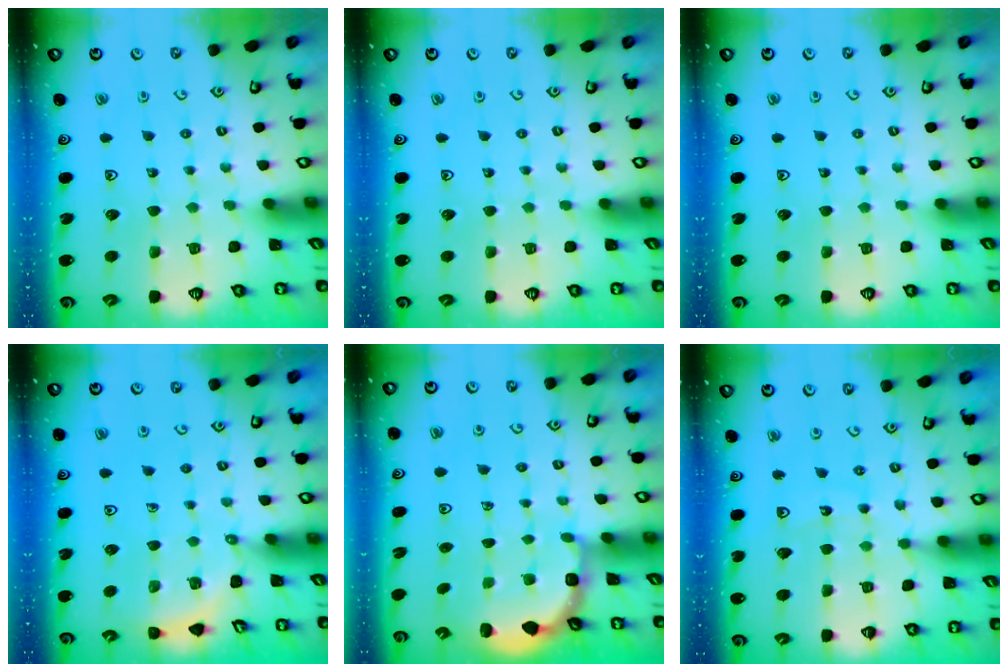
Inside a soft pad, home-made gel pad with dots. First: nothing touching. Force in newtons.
{"total": 0.0}
{"total": 0.0}
{"total": 2.6, "press": 2.6, "slide": 0.2}
{"total": 3.1, "press": 2.5, "slide": 1.9}
{"total": 11.0, "press": 10.6, "slide": 3.2}